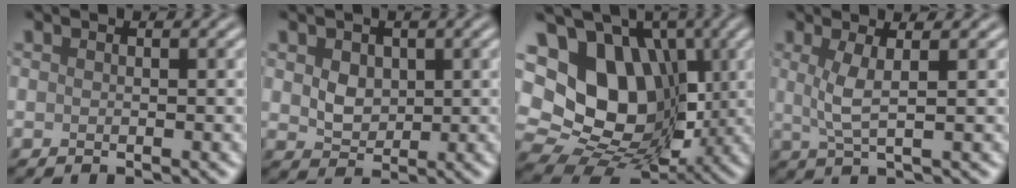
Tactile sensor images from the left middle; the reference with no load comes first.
{"total": 2.8, "force": [0.8, 2.2, 1.6], "torque": [-0.032, 0.000, 0.009]}
{"total": 17.5, "force": [3.9, 13.5, 10.4], "torque": [-0.199, 0.047, 0.065]}
{"total": 2.8, "force": [0.7, 0.7, 2.7], "torque": [-0.056, -0.003, 0.014]}